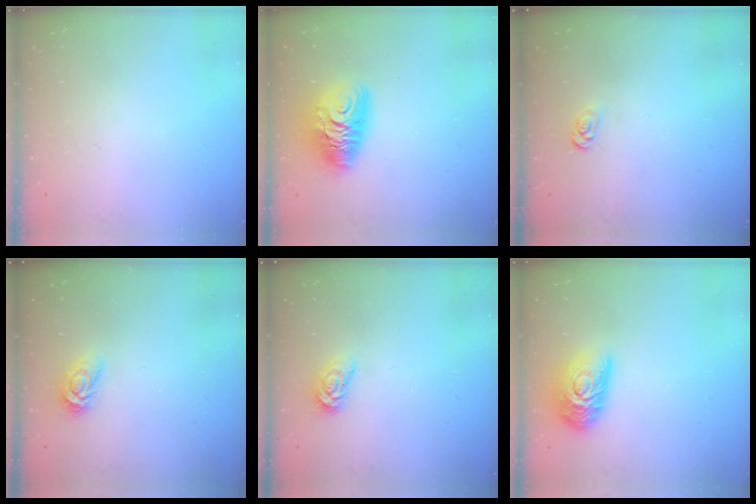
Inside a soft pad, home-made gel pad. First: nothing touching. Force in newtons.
{"total": 12.7, "press": 12.6, "slide": 1.3}
{"total": 2.6, "press": 2.6, "slide": 0.4}
{"total": 5.1, "press": 5.0, "slide": 0.6}
{"total": 4.4, "press": 4.4, "slide": 0.2}
{"total": 14.6, "press": 14.6, "slide": 0.8}